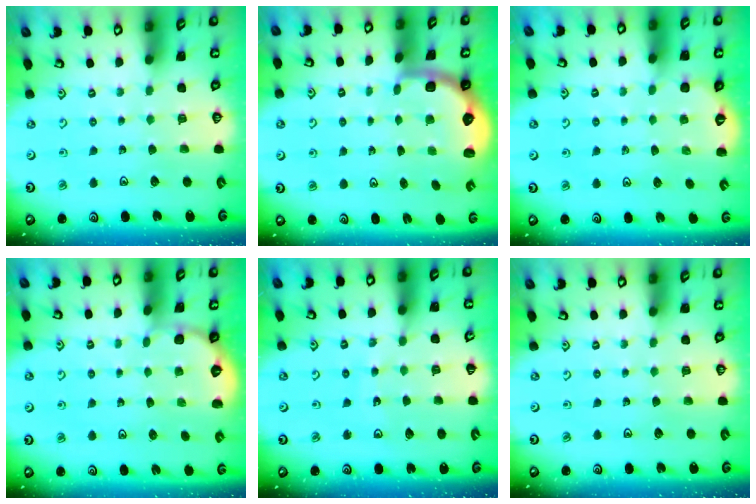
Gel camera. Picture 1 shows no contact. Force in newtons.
{"total": 3.0, "press": 2.1, "slide": 2.1}
{"total": 2.6, "press": 1.9, "slide": 1.9}
{"total": 1.3, "press": 1.3, "slide": 0.1}
{"total": 8.1, "press": 8.1, "slide": 0.9}
{"total": 0.0}